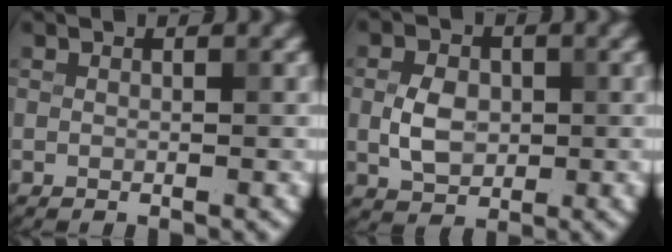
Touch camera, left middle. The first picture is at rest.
{"total": 3.7, "force": [-0.1, 2.7, 2.5], "torque": [-0.051, 0.000, -0.006]}